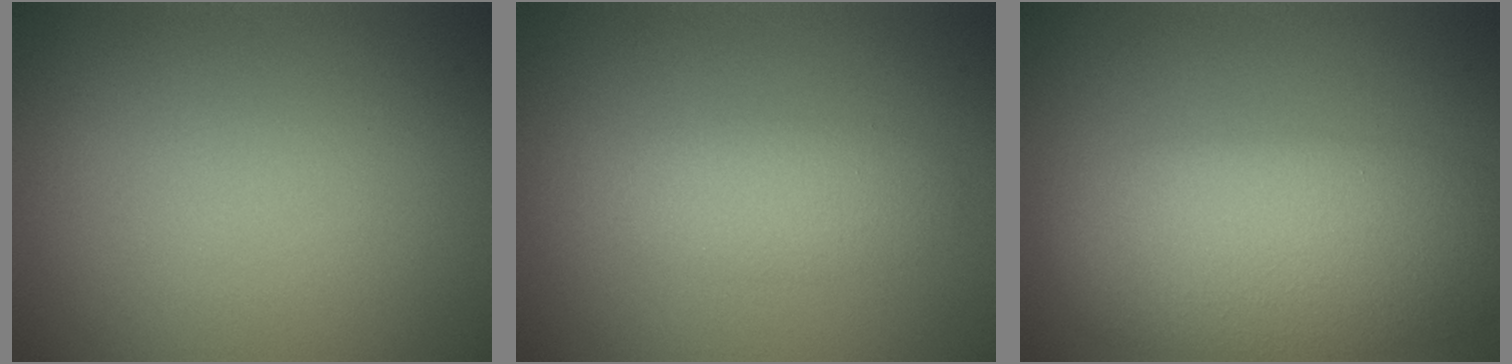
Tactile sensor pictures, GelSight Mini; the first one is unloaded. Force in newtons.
{"total": 2.4, "press": 2.4, "slide": 0.2}
{"total": 8.3, "press": 8.3, "slide": 0.2}